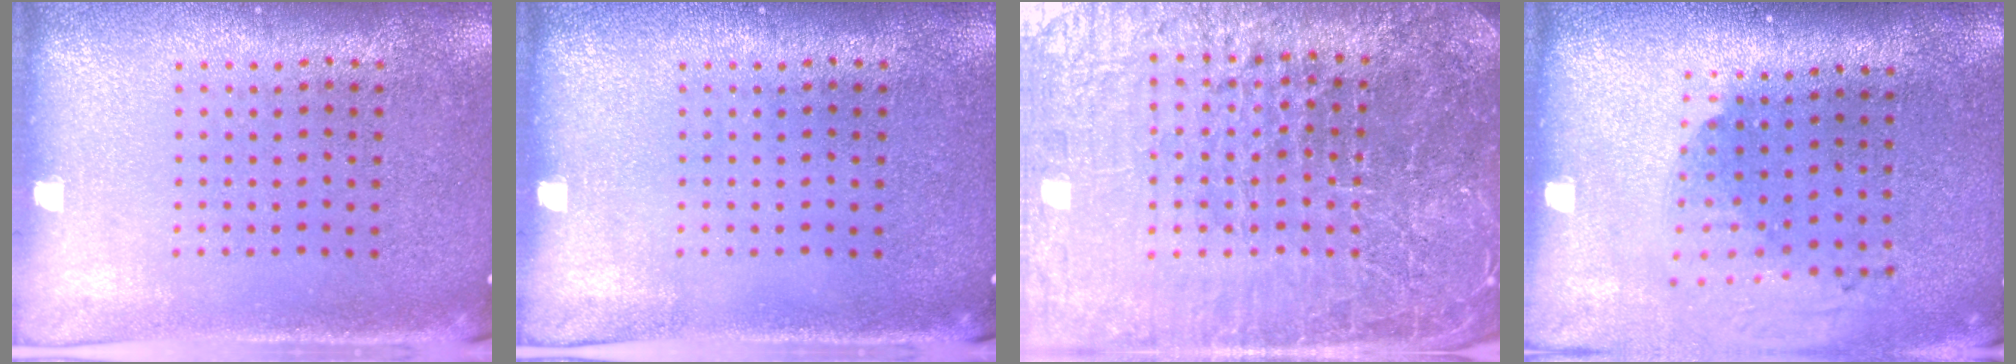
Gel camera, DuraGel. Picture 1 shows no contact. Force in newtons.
{"total": 0.0}
{"total": 7.5, "press": 6.5, "slide": 3.9}
{"total": 2.0, "press": 1.5, "slide": 1.4}